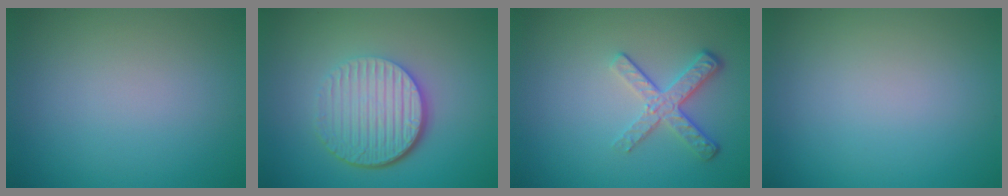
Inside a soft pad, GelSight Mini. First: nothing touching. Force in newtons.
{"total": 6.2, "press": 4.2, "slide": 4.5}
{"total": 3.4, "press": 2.6, "slide": 2.2}
{"total": 0.0}